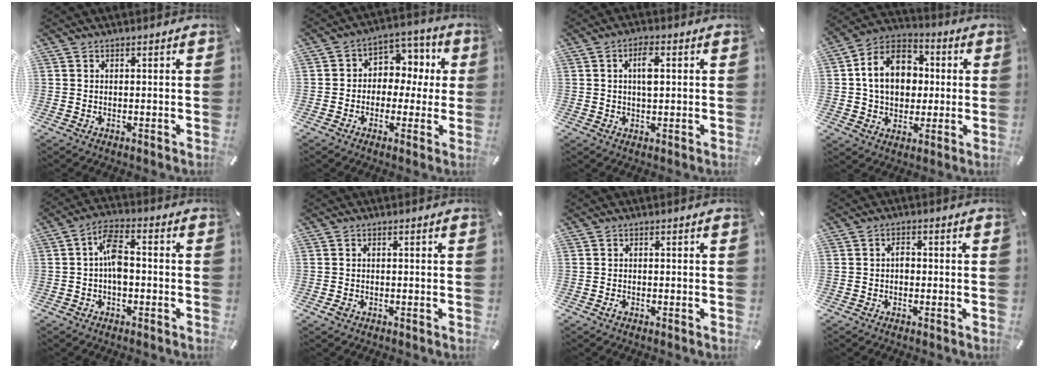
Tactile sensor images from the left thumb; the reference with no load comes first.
{"total": 7.9, "force": [-0.1, 7.3, 3.1], "torque": [-0.040, -0.003, -0.002]}
{"total": 4.8, "force": [1.1, 2.1, 4.2], "torque": [-0.064, 0.000, 0.011]}
{"total": 14.3, "force": [0.9, 11.6, 8.4], "torque": [-0.162, 0.011, 0.015]}
{"total": 7.1, "force": [-1.1, 3.9, 5.8], "torque": [-0.122, 0.013, -0.021]}
{"total": 1.3, "force": [-0.6, 0.9, 0.6], "torque": [-0.011, 0.003, -0.012]}
{"total": 1.1, "force": [-0.6, 0.6, 0.7], "torque": [-0.014, 0.001, -0.012]}
{"total": 1.9, "force": [-0.5, 1.3, 1.3], "torque": [-0.028, 0.006, -0.011]}